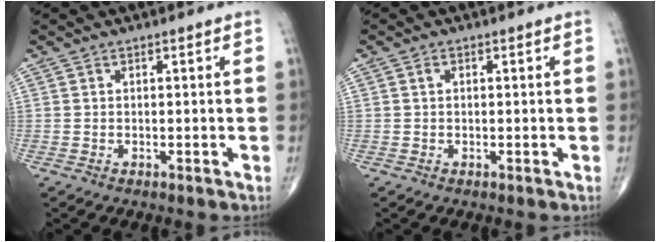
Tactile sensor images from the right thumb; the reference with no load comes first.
{"total": 1.0, "force": [0.0, 0.9, 0.5], "torque": [-0.001, 0.003, -0.004]}